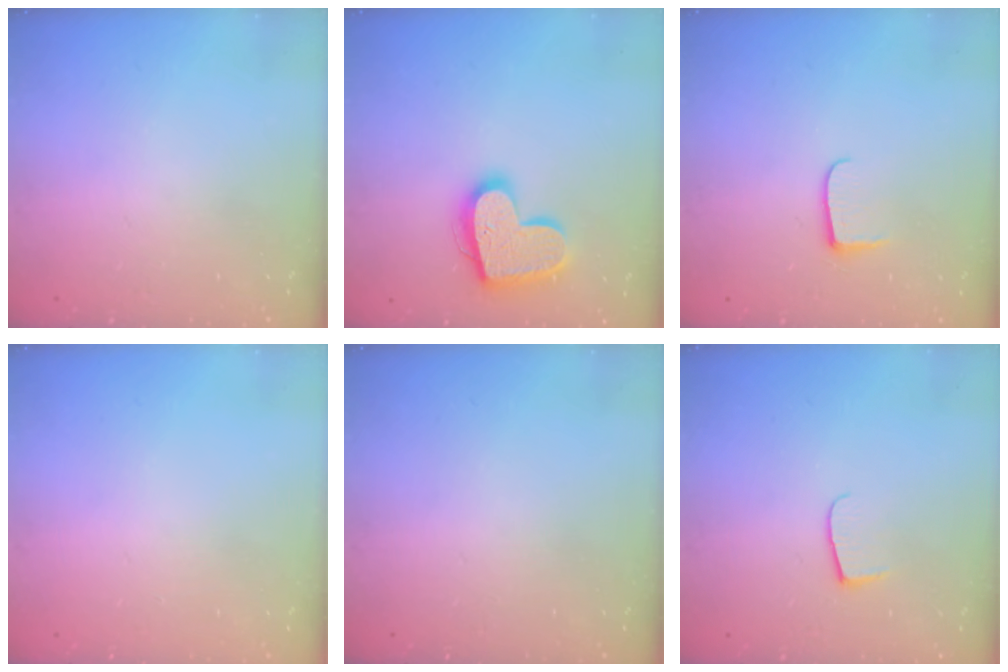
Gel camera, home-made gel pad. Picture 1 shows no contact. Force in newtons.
{"total": 17.4, "press": 17.3, "slide": 1.4}
{"total": 6.2, "press": 6.1, "slide": 0.7}
{"total": 0.0}
{"total": 0.0}
{"total": 6.2, "press": 6.1, "slide": 0.6}